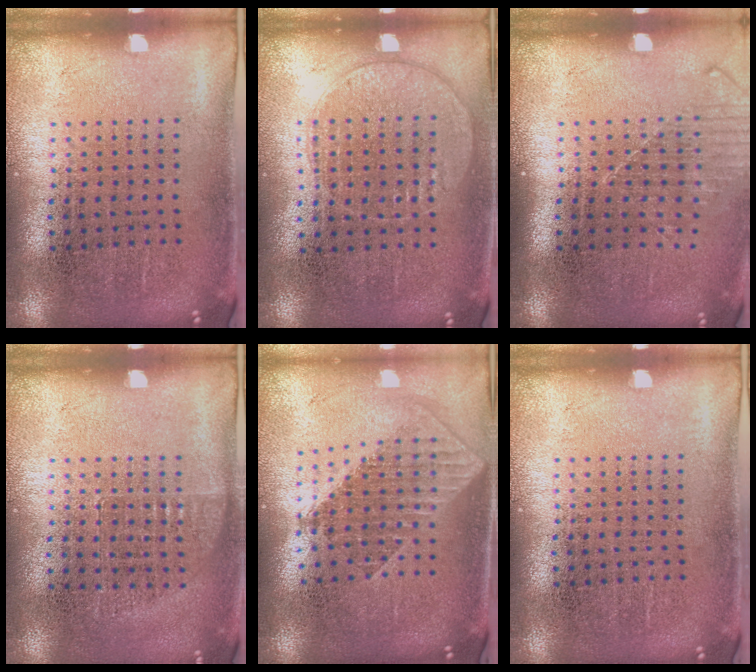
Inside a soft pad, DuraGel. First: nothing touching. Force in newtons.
{"total": 1.0, "press": 0.9, "slide": 0.4}
{"total": 1.3, "press": 1.0, "slide": 0.8}
{"total": 0.7, "press": 0.6, "slide": 0.1}
{"total": 1.8, "press": 1.5, "slide": 1.1}
{"total": 0.0}